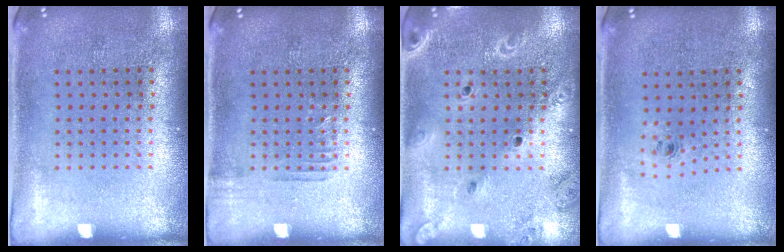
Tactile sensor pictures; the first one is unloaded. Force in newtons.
{"total": 0.8, "press": 0.8, "slide": 0.2}
{"total": 2.0, "press": 1.9, "slide": 0.7}
{"total": 0.7, "press": 0.3, "slide": 0.6}